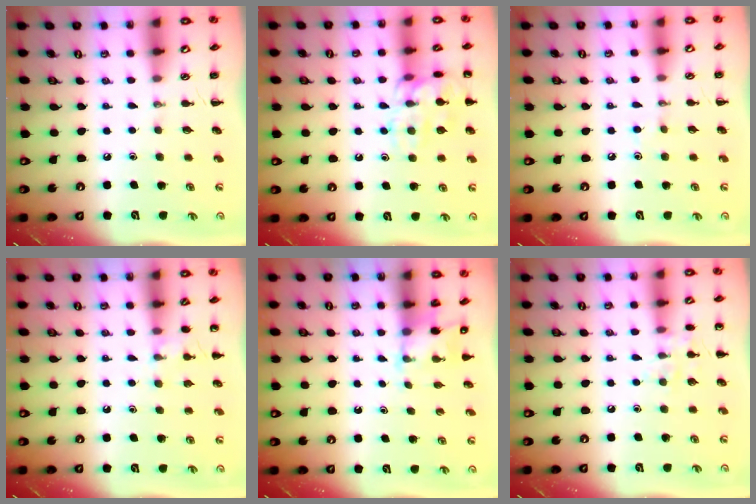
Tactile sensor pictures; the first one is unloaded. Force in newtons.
{"total": 14.7, "press": 14.7, "slide": 0.4}
{"total": 2.7, "press": 2.5, "slide": 0.9}
{"total": 6.8, "press": 6.5, "slide": 2.0}
{"total": 3.7, "press": 3.6, "slide": 0.8}
{"total": 7.4, "press": 7.3, "slide": 1.1}